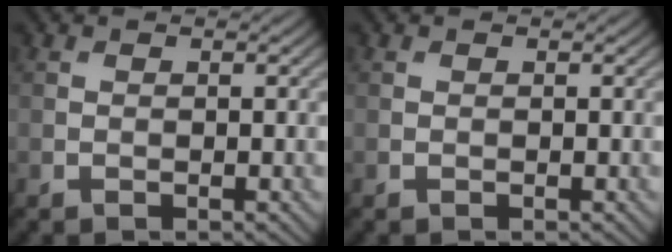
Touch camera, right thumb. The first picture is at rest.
{"total": 0.0}